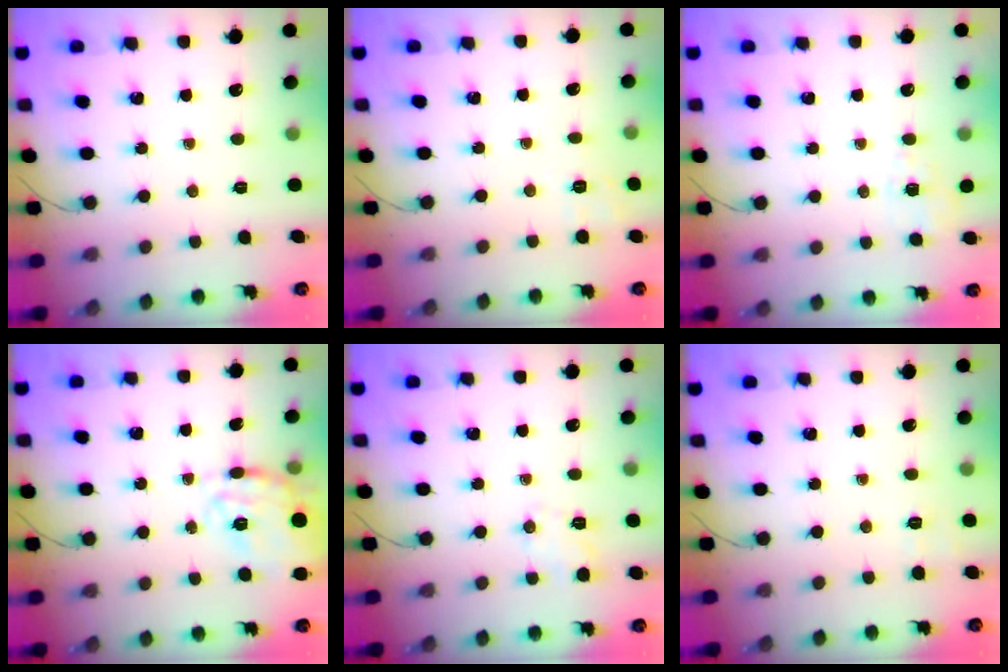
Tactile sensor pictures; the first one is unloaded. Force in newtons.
{"total": 1.9, "press": 0.2, "slide": 1.9}
{"total": 2.1, "press": 1.3, "slide": 1.7}
{"total": 14.7, "press": 14.6, "slide": 1.3}
{"total": 2.7, "press": 2.3, "slide": 1.5}
{"total": 1.8, "press": 0.9, "slide": 1.6}